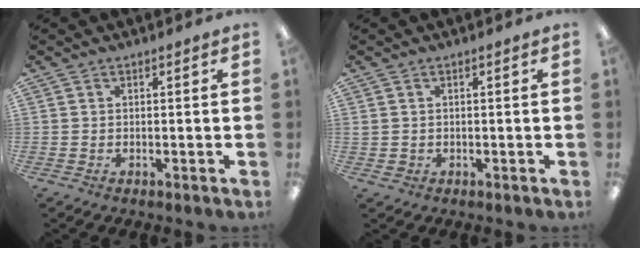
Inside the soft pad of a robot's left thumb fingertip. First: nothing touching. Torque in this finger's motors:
{"motor_torque": [0.02, 0.01, 0.00, -0.09, 0.00]}